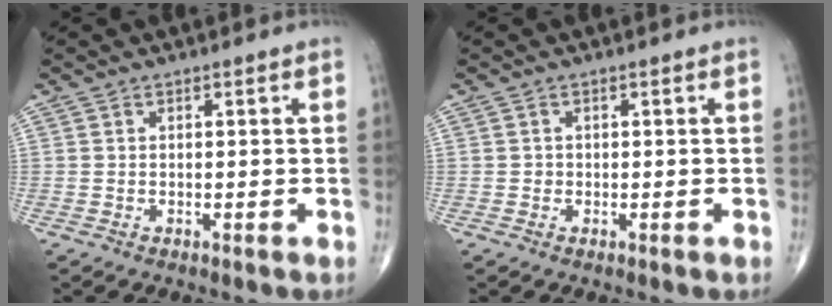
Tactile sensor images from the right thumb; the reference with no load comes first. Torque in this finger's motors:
{"motor_torque": [0.17, 0.02, 0.07, 0.01, -0.01]}